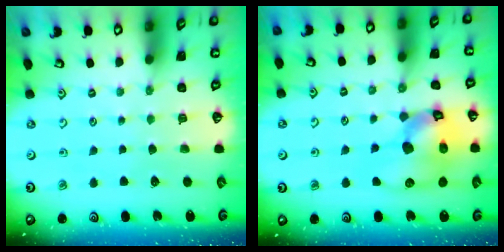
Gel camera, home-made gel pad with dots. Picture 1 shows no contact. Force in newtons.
{"total": 19.0, "press": 18.8, "slide": 2.7}